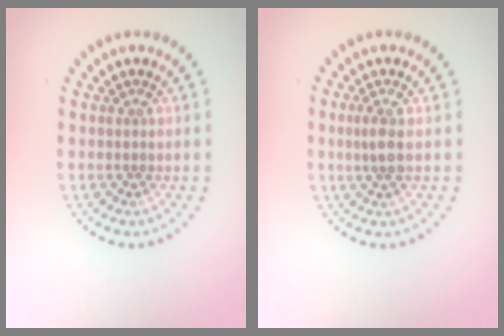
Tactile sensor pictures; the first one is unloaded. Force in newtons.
{"total": 1.7, "press": 1.5, "slide": 0.9}